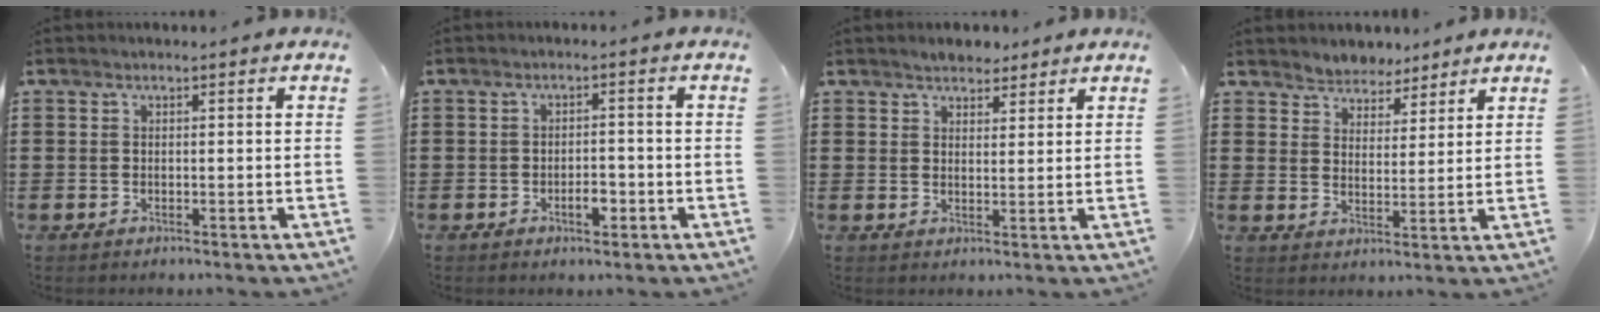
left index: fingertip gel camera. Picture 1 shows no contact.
{"total": 2.9, "force": [-1.2, 1.3, 2.2], "torque": [-0.035, 0.000, -0.025]}
{"total": 2.7, "force": [2.5, 1.0, 0.2], "torque": [-0.010, 0.005, 0.049]}
{"total": 4.1, "force": [3.7, 1.7, -0.9], "torque": [-0.005, -0.012, 0.066]}